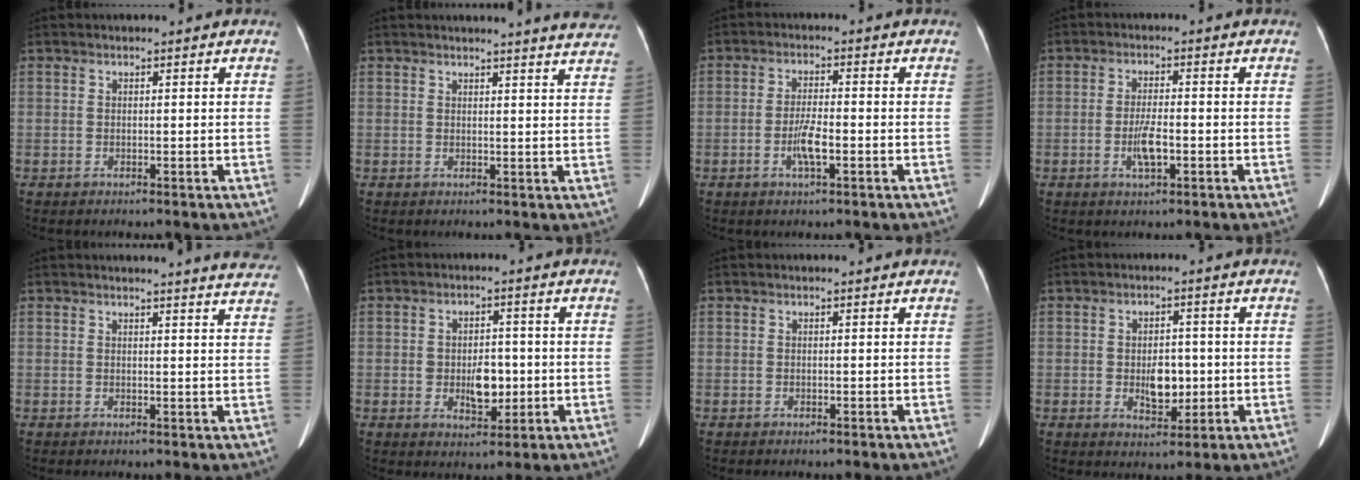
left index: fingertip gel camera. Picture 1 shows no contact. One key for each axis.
{"total": 12.0, "fx": 11.5, "fy": -0.1, "fz": 3.3, "tx": -0.032, "ty": -0.046, "tz": 0.108}
{"total": 4.0, "fx": -1.5, "fy": 0.6, "fz": 3.7, "tx": -0.074, "ty": -0.001, "tz": -0.027}
{"total": 4.0, "fx": -1.3, "fy": 0.9, "fz": 3.6, "tx": -0.073, "ty": 0.000, "tz": -0.021}
{"total": 11.5, "fx": 11.1, "fy": 0.0, "fz": 3.1, "tx": -0.024, "ty": -0.049, "tz": 0.099}
{"total": 5.3, "fx": -0.7, "fy": 3.1, "fz": 4.3, "tx": -0.069, "ty": 0.004, "tz": -0.003}
{"total": 0.0}
{"total": 5.0, "fx": -0.6, "fy": 2.9, "fz": 4.0, "tx": -0.064, "ty": 0.002, "tz": -0.001}